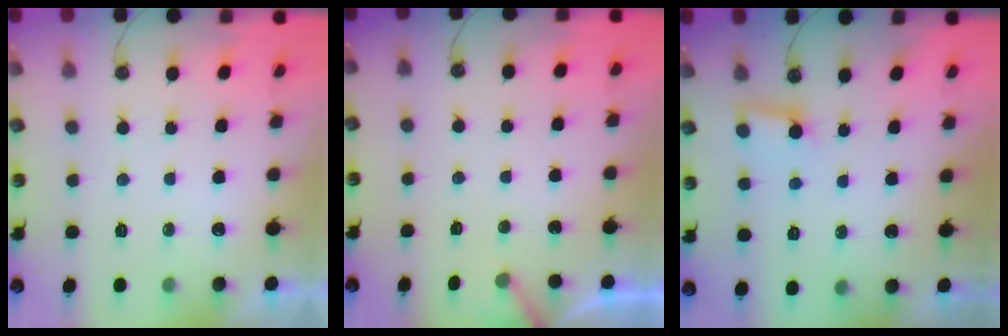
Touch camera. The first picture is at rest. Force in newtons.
{"total": 2.3, "press": 2.3, "slide": 0.1}
{"total": 3.0, "press": 2.9, "slide": 0.3}